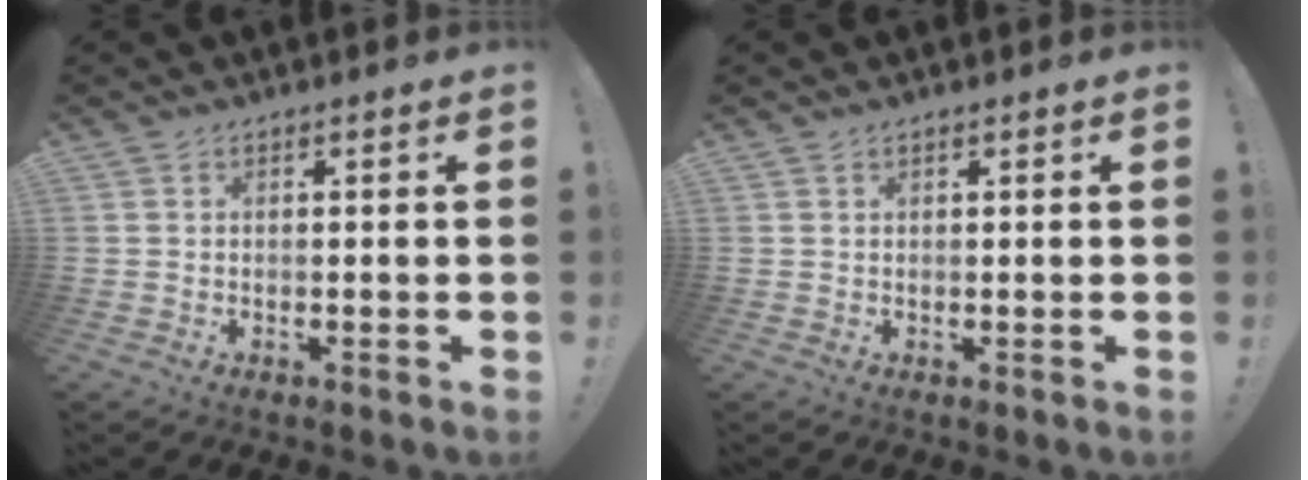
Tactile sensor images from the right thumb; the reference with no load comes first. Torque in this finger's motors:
{"motor_torque": [-0.08, -0.17, -0.05, 0.16, 0.01]}